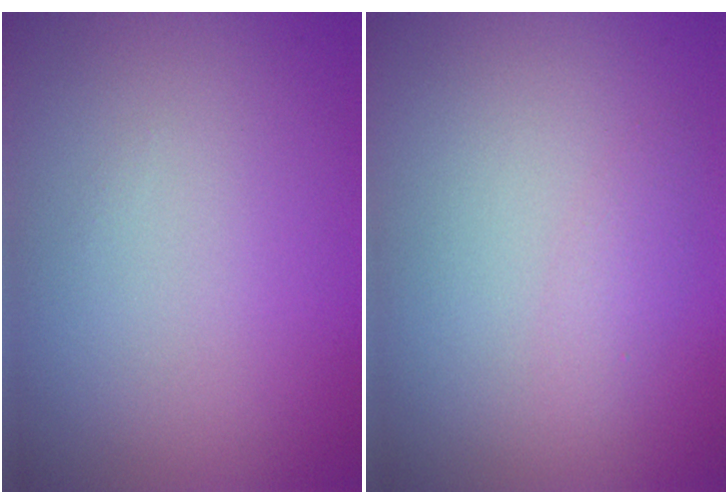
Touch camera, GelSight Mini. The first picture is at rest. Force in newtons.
{"total": 1.0, "press": 1.0, "slide": 0.0}